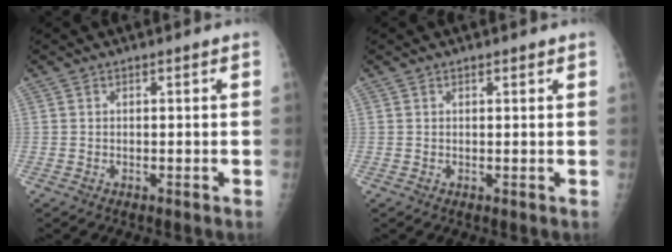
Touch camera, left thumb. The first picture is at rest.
{"total": 0.9, "force": [0.7, 0.4, 0.5], "torque": [-0.006, -0.003, 0.008]}